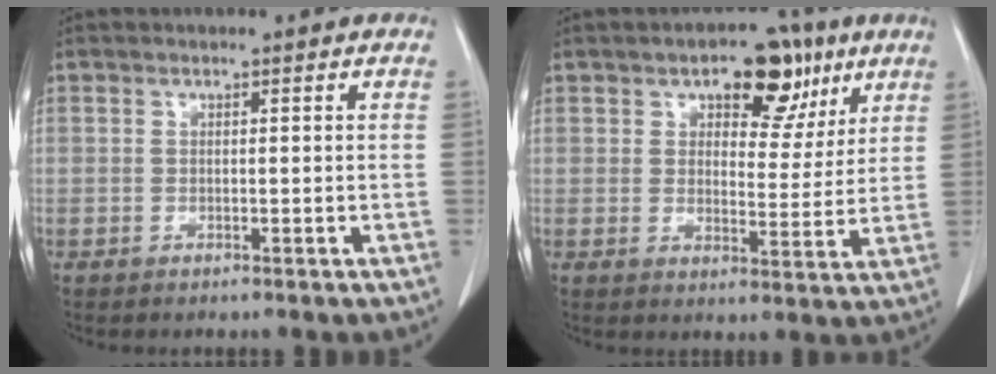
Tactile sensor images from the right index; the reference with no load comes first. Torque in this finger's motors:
{"motor_torque": [0.26, 0.24, 0.16, 0.06]}